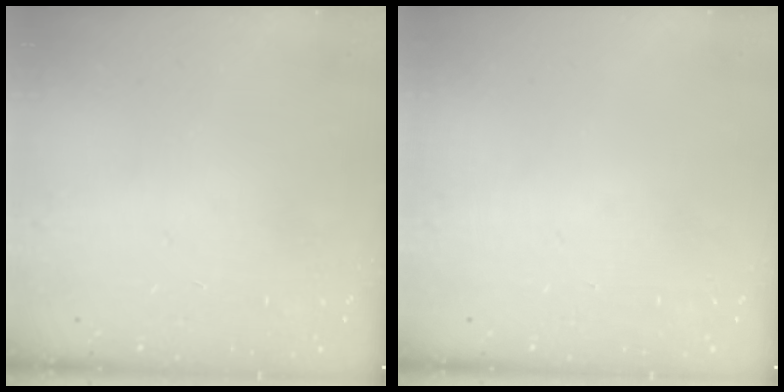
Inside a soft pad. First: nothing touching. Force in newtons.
{"total": 0.6, "press": 0.0, "slide": 0.6}